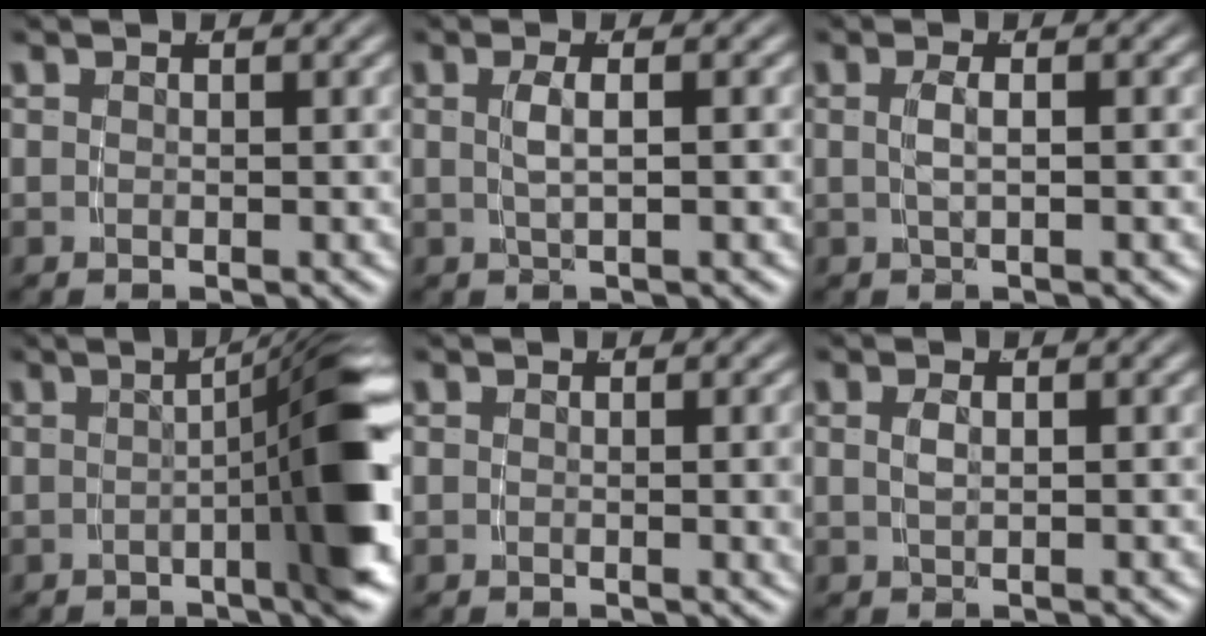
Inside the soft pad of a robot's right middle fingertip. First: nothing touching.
{"total": 1.7, "force": [-0.1, -0.5, 1.6], "torque": [-0.034, -0.002, 0.005]}
{"total": 1.4, "force": [-0.3, -0.3, 1.4], "torque": [-0.030, -0.003, 0.003]}
{"total": 8.5, "force": [-1.0, 0.9, 8.4], "torque": [-0.090, 0.022, -0.026]}
{"total": 1.2, "force": [0.2, -0.1, 1.2], "torque": [-0.011, 0.000, 0.002]}
{"total": 0.9, "force": [0.1, -0.4, 0.9], "torque": [-0.015, -0.003, 0.009]}